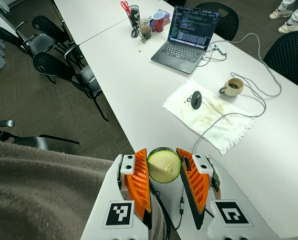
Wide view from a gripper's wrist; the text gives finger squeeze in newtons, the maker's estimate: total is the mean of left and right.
{"total": 9.2, "left": 8.8, "right": 9.7}